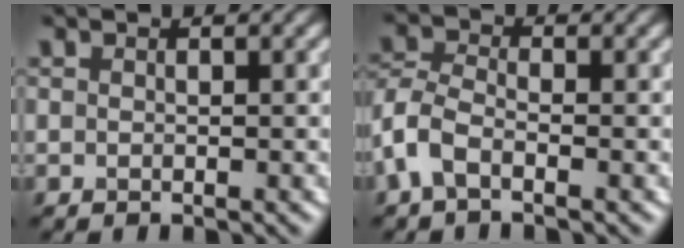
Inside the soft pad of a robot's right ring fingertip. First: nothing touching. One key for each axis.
{"total": 3.4, "fx": -1.7, "fy": 1.7, "fz": 2.5, "tx": -0.062, "ty": 0.006, "tz": -0.048}